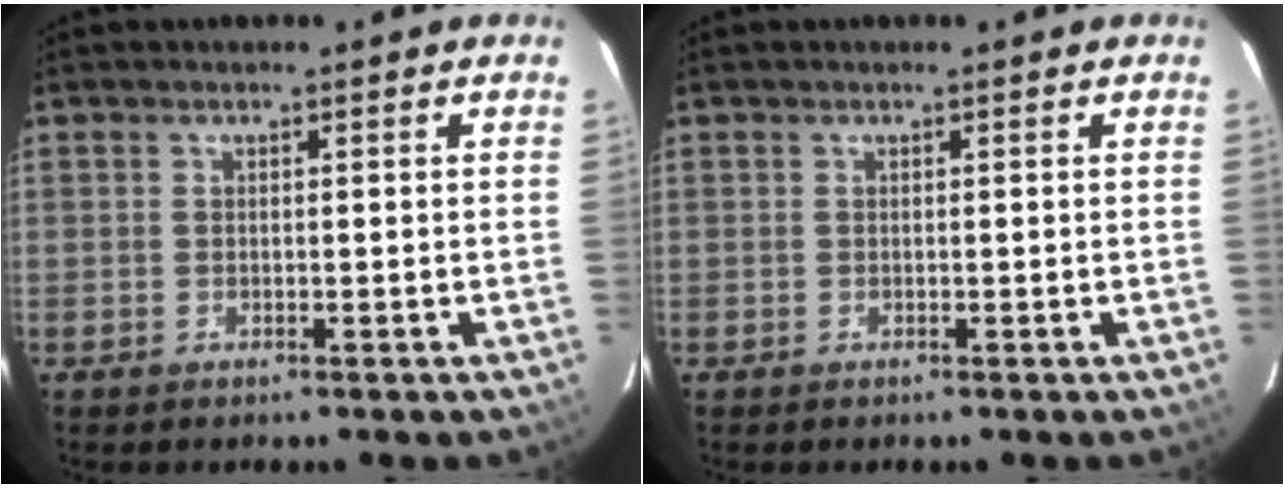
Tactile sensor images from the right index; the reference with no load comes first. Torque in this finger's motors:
{"motor_torque": [0.00, 0.00, 0.01, 0.00]}